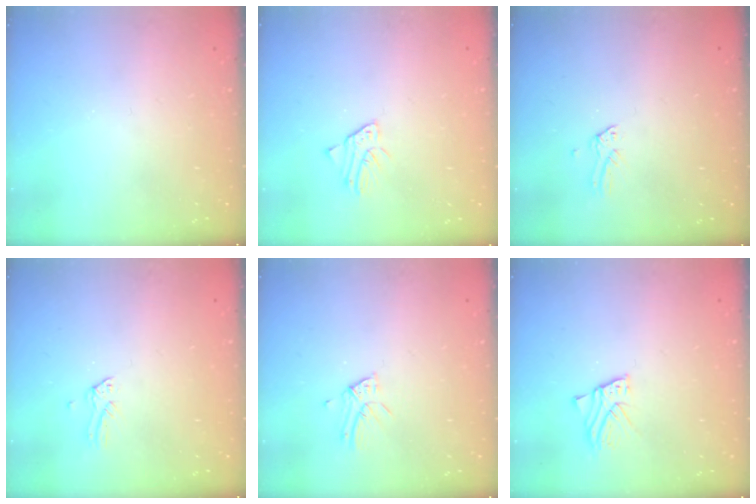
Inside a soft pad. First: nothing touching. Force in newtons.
{"total": 1.5, "press": 1.5, "slide": 0.2}
{"total": 0.0}
{"total": 0.0}
{"total": 4.0, "press": 3.9, "slide": 0.3}
{"total": 2.7, "press": 2.7, "slide": 0.2}